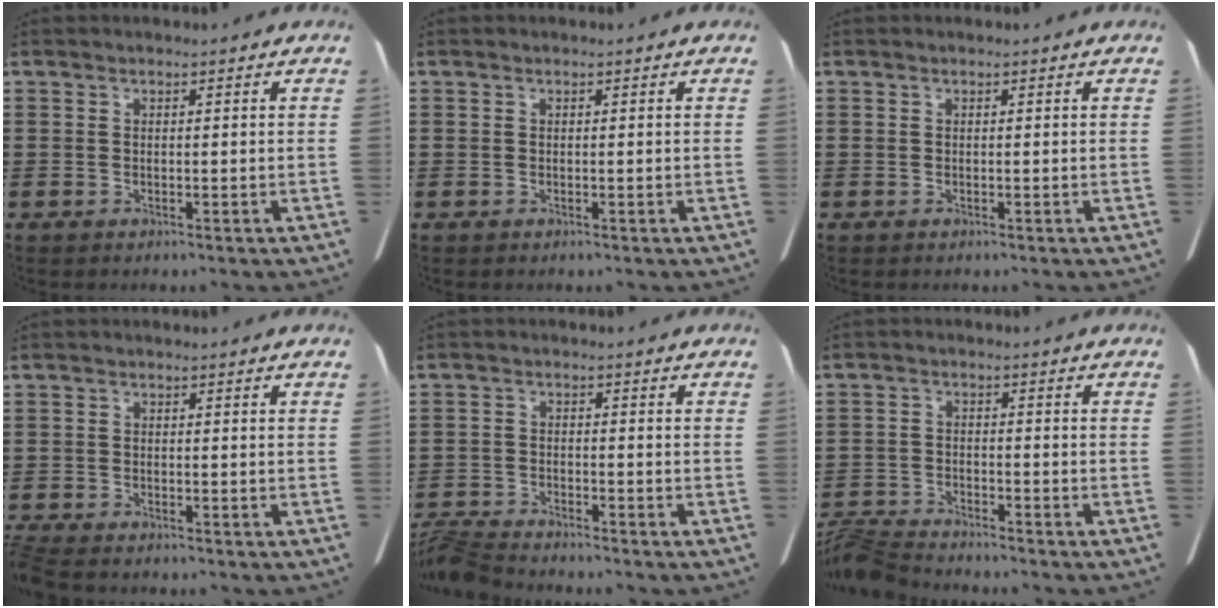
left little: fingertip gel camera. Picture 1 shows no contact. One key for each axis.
{"total": 0.0}
{"total": 0.0}
{"total": 1.7, "fx": -1.7, "fy": 0.0, "fz": 0.3, "tx": -0.017, "ty": -0.004, "tz": -0.035}
{"total": 3.6, "fx": -3.6, "fy": 0.1, "fz": 0.7, "tx": -0.028, "ty": -0.005, "tz": -0.077}
{"total": 4.2, "fx": -4.1, "fy": 0.2, "fz": 0.9, "tx": -0.037, "ty": -0.007, "tz": -0.087}